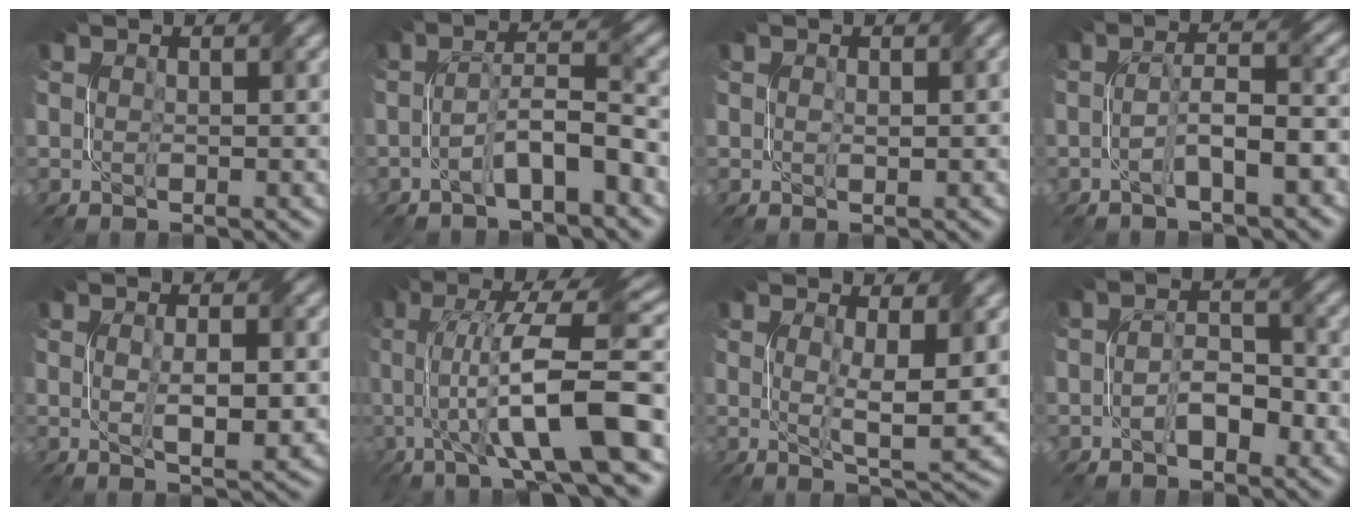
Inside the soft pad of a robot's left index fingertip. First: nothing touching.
{"total": 4.4, "force": [-2.4, 0.9, 3.6], "torque": [-0.064, 0.017, -0.045]}
{"total": 0.9, "force": [0.2, 0.5, 0.7], "torque": [-0.011, -0.001, 0.007]}
{"total": 4.5, "force": [-2.0, 1.1, 3.9], "torque": [-0.072, 0.013, -0.037]}
{"total": 3.5, "force": [0.0, 0.9, 3.4], "torque": [-0.063, -0.003, 0.004]}
{"total": 13.2, "force": [-1.0, 3.0, 12.8], "torque": [-0.197, 0.018, -0.019]}
{"total": 4.4, "force": [0.9, 0.8, 4.2], "torque": [-0.074, -0.012, 0.018]}
{"total": 3.1, "force": [-1.3, 1.6, 2.2], "torque": [-0.037, 0.009, -0.022]}